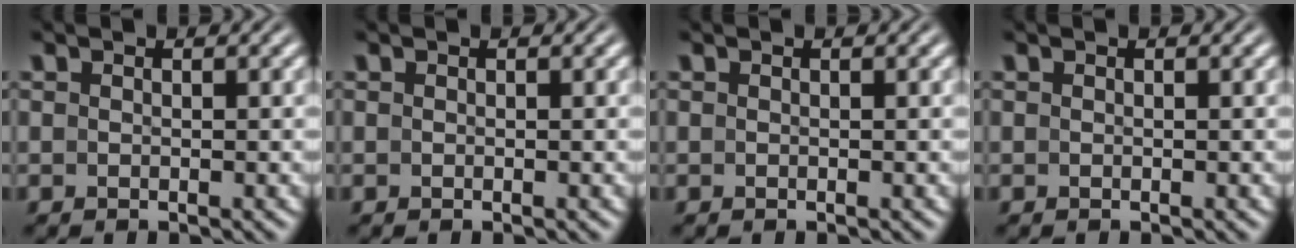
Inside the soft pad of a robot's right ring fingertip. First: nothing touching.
{"total": 0.0}
{"total": 0.0}
{"total": 0.0}